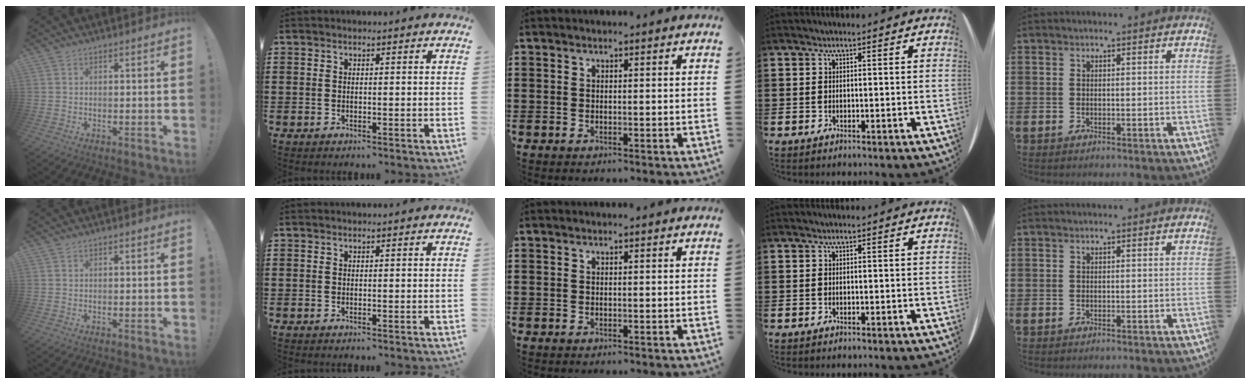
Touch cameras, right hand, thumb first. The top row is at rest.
{}